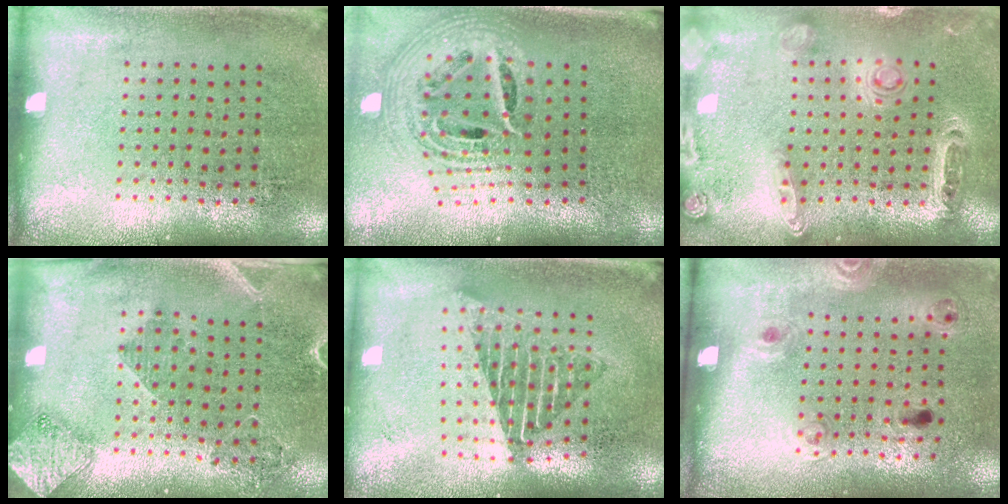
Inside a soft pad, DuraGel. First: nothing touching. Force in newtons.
{"total": 2.5, "press": 1.8, "slide": 1.8}
{"total": 1.4, "press": 1.4, "slide": 0.4}
{"total": 1.8, "press": 1.7, "slide": 0.8}
{"total": 1.7, "press": 1.4, "slide": 1.0}
{"total": 1.4, "press": 0.8, "slide": 1.1}